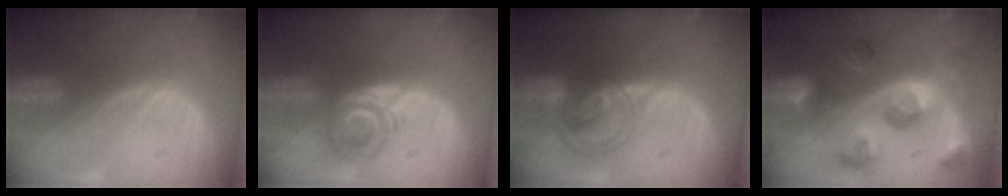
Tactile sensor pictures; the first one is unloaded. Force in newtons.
{"total": 6.3, "press": 5.4, "slide": 3.2}
{"total": 7.2, "press": 6.3, "slide": 3.5}
{"total": 9.8, "press": 8.8, "slide": 4.4}